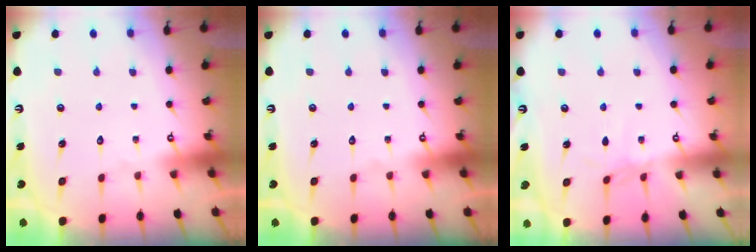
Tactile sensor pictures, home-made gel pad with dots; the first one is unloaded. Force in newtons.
{"total": 0.0}
{"total": 2.1, "press": 2.1, "slide": 0.5}